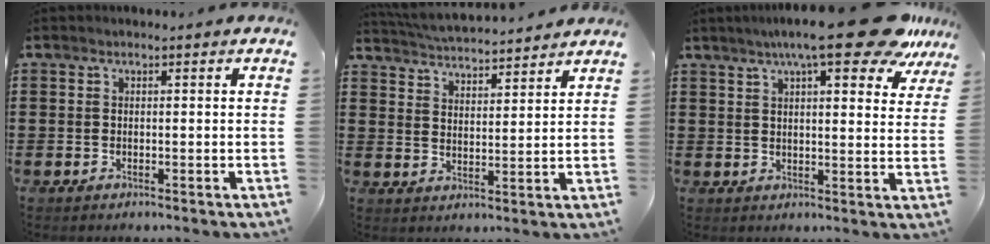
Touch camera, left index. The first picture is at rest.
{"total": 4.5, "force": [4.5, -0.1, 0.3], "torque": [-0.024, -0.027, 0.079]}
{"total": 13.3, "force": [9.3, 1.9, 9.4], "torque": [-0.156, -0.026, 0.151]}